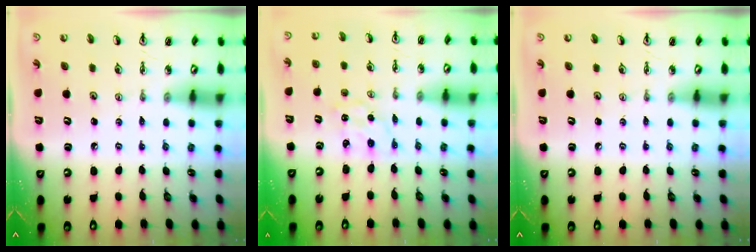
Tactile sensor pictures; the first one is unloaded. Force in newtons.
{"total": 0.7, "press": 0.6, "slide": 0.3}
{"total": 0.0}